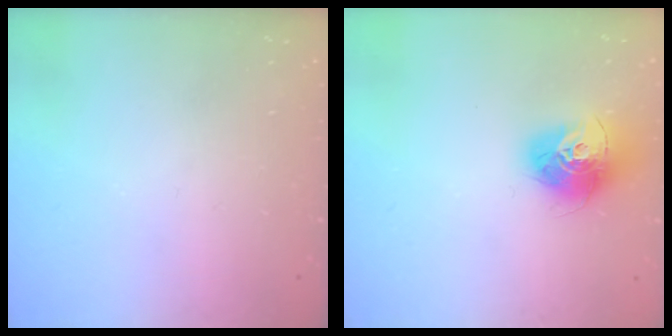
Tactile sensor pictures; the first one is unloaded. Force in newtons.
{"total": 14.1, "press": 14.1, "slide": 1.3}